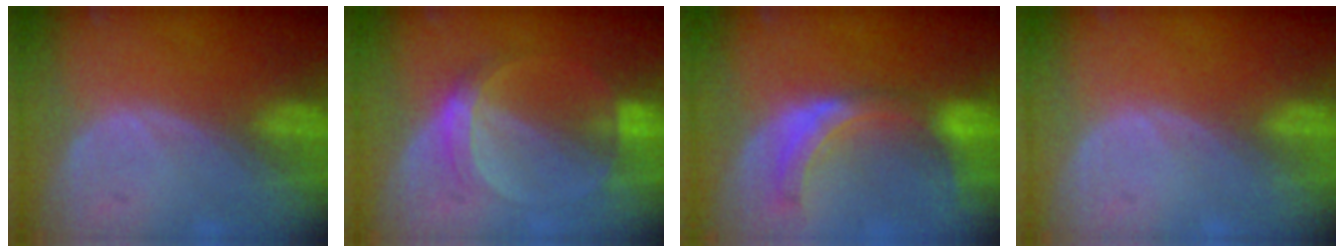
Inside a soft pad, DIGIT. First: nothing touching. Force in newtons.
{"total": 5.1, "press": 4.7, "slide": 2.0}
{"total": 7.6, "press": 6.8, "slide": 3.3}
{"total": 0.0}